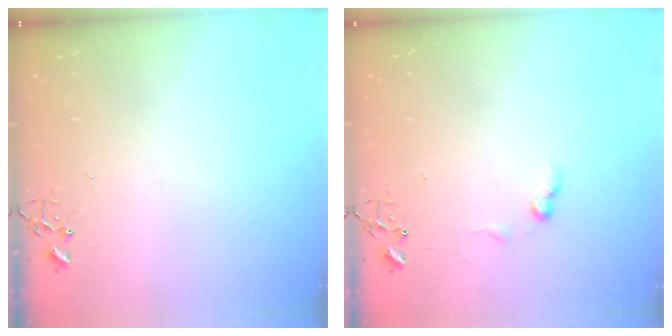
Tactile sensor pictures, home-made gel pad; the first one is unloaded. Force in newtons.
{"total": 6.0, "press": 6.0, "slide": 0.8}